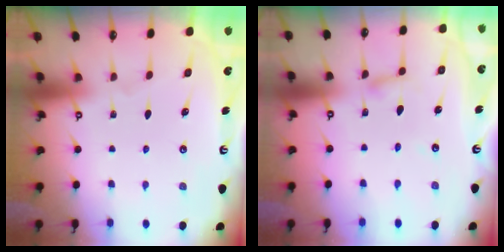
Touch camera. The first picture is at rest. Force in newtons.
{"total": 2.4, "press": 2.4, "slide": 0.1}